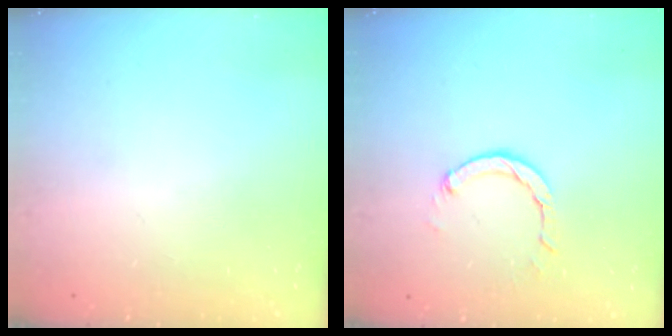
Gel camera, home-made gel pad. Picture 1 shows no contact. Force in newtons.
{"total": 3.4, "press": 3.4, "slide": 0.4}